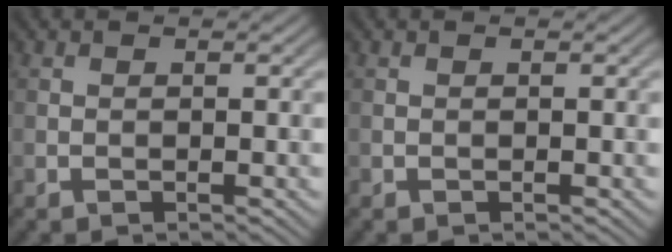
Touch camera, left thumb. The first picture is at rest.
{"total": 0.0}